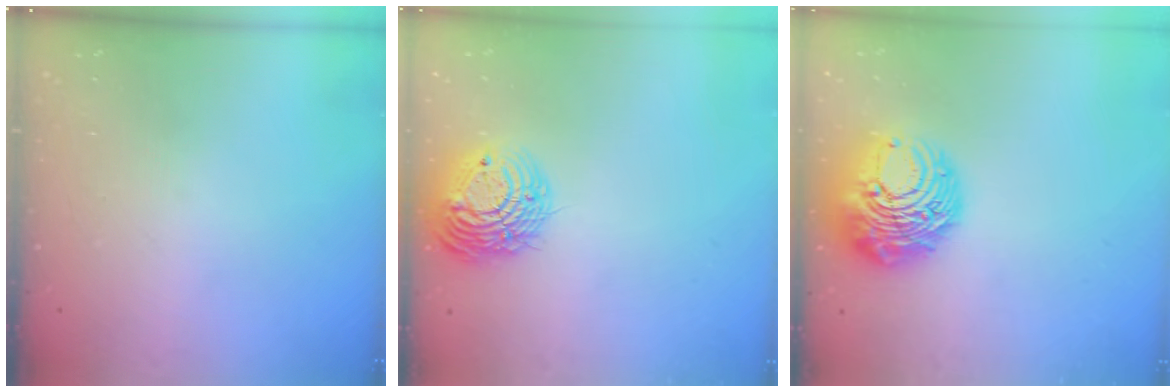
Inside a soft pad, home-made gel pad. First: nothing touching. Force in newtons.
{"total": 13.6, "press": 13.5, "slide": 1.4}
{"total": 12.3, "press": 12.3, "slide": 1.3}